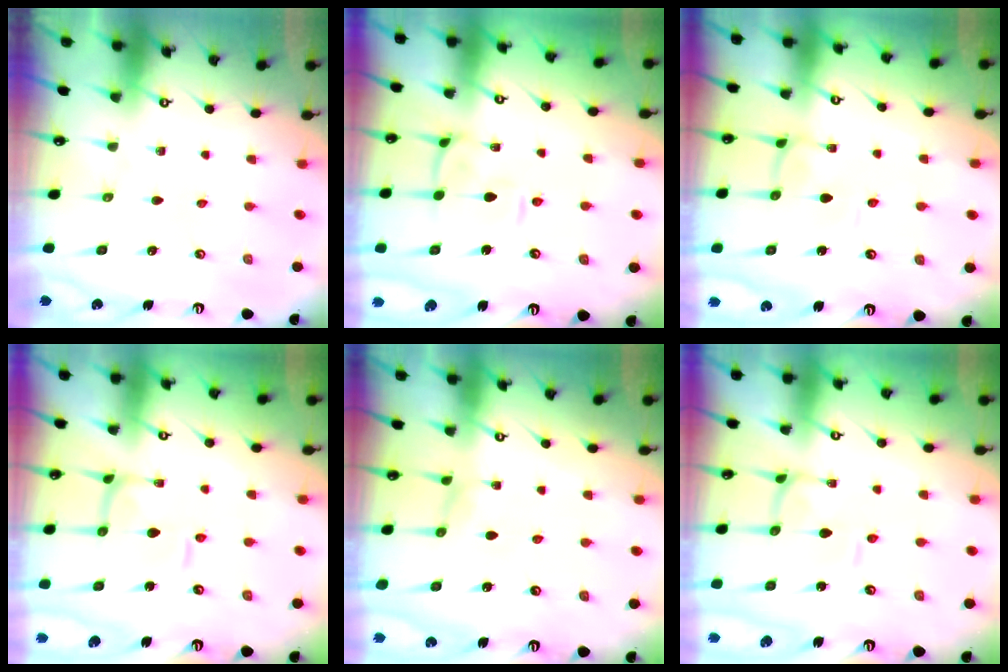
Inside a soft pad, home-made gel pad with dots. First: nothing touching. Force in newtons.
{"total": 1.1, "press": 0.9, "slide": 0.7}
{"total": 2.1, "press": 2.1, "slide": 0.3}
{"total": 0.0}
{"total": 1.5, "press": 1.4, "slide": 0.3}
{"total": 0.9, "press": 0.9, "slide": 0.4}